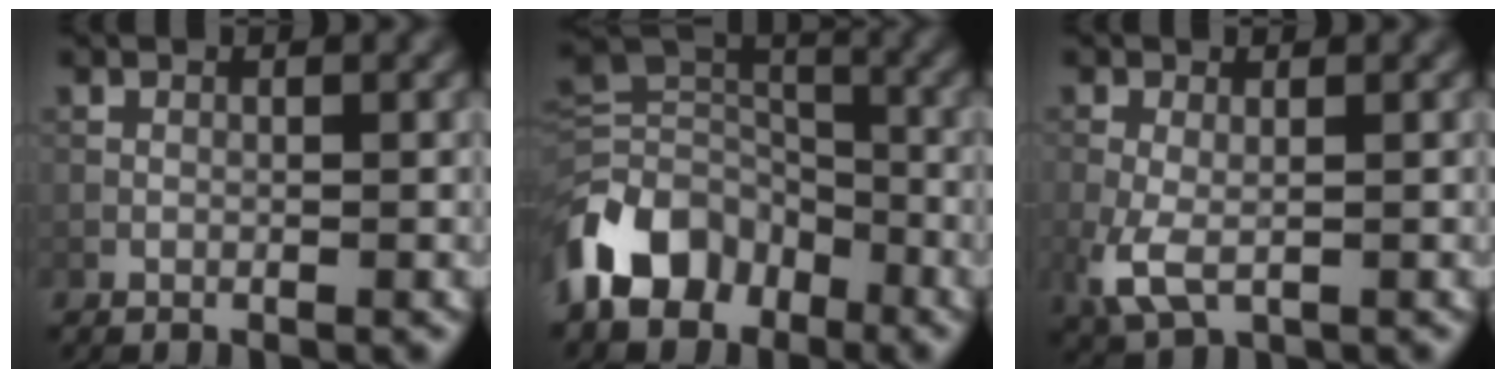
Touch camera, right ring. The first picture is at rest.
{"total": 9.2, "force": [-5.1, 6.3, 4.5], "torque": [-0.085, 0.001, -0.112]}
{"total": 3.4, "force": [-0.9, 1.8, 2.8], "torque": [-0.073, -0.008, -0.017]}